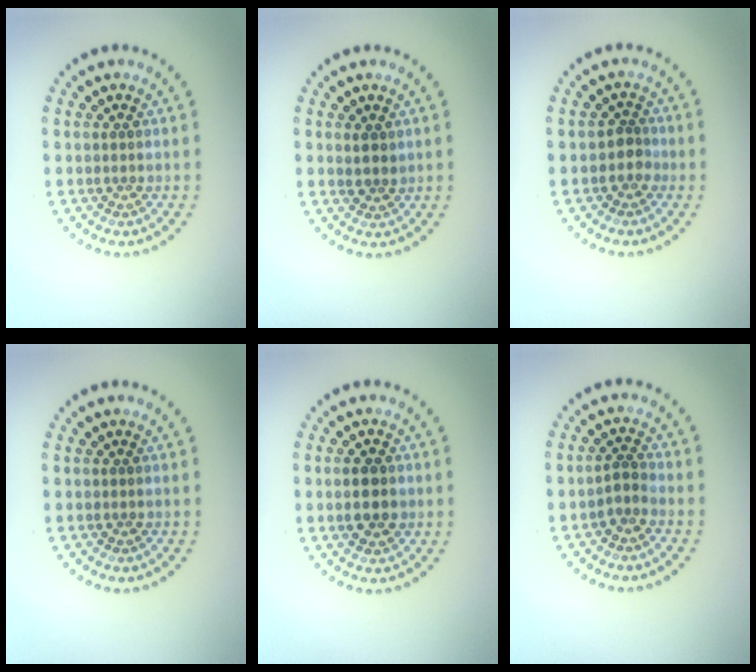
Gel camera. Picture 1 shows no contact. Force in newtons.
{"total": 1.5, "press": 1.3, "slide": 0.6}
{"total": 1.4, "press": 1.1, "slide": 0.9}
{"total": 0.0}
{"total": 3.2, "press": 3.2, "slide": 0.1}
{"total": 1.1, "press": 0.8, "slide": 0.8}